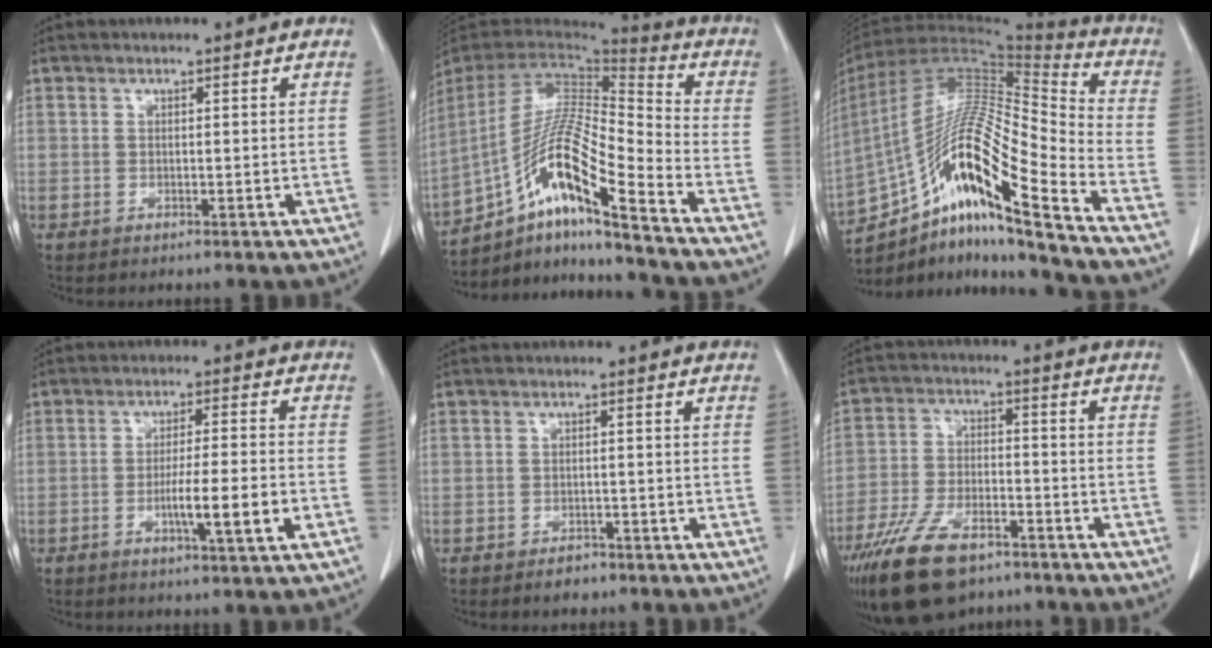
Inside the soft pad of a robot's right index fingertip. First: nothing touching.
{"total": 15.8, "force": [-9.7, 0.5, 12.5], "torque": [-0.237, 0.005, -0.174]}
{"total": 21.9, "force": [-14.1, 1.1, 16.7], "torque": [-0.321, 0.001, -0.257]}
{"total": 7.8, "force": [-2.5, -0.1, 7.4], "torque": [-0.122, -0.007, -0.042]}
{"total": 2.2, "force": [-1.6, 1.2, 0.7], "torque": [-0.011, 0.002, -0.019]}
{"total": 12.9, "force": [-8.9, 5.6, 7.5], "torque": [-0.148, -0.011, -0.159]}